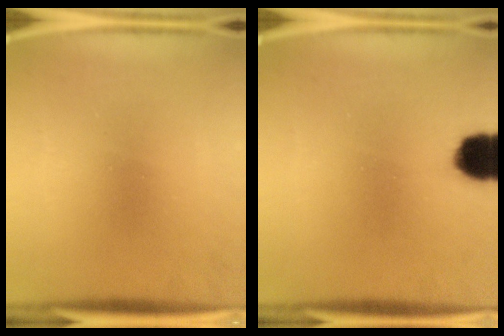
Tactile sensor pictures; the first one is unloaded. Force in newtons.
{"total": 9.3}